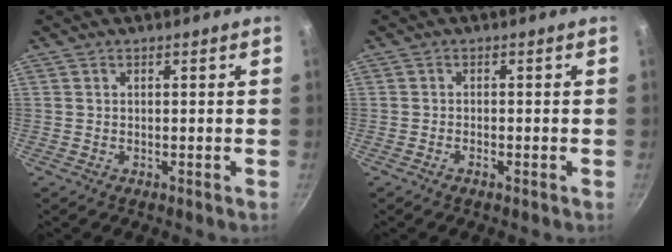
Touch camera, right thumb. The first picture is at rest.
{"total": 1.1, "force": [-0.6, 0.2, 0.9], "torque": [-0.025, 0.002, -0.014]}